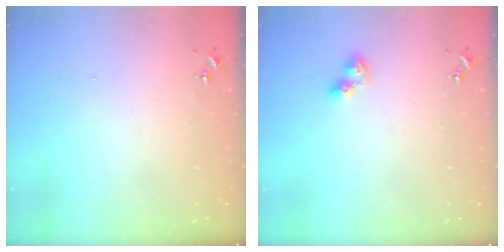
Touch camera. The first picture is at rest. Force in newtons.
{"total": 6.1, "press": 6.1, "slide": 0.4}